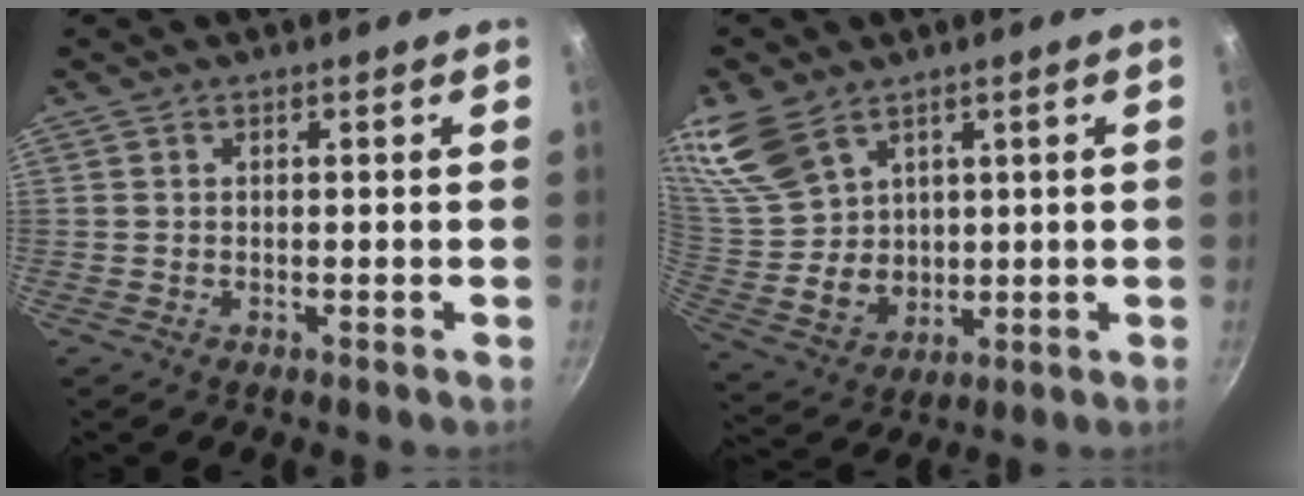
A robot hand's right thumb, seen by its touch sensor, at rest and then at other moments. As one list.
[{"total": 14.8, "force": [8.5, 10.2, 6.7], "torque": [-0.117, -0.036, 0.189]}]